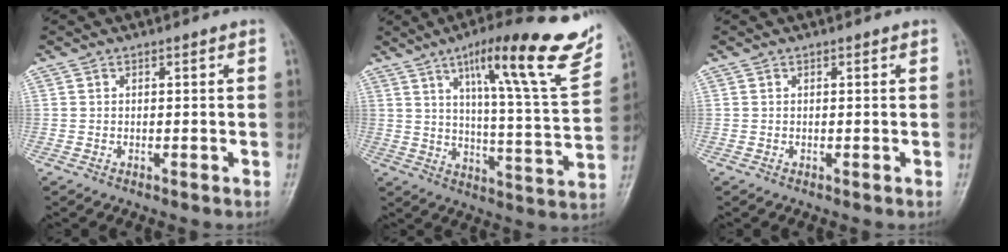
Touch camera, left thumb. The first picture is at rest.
{"total": 22.3, "force": [12.8, 3.4, 17.9], "torque": [-0.226, -0.043, 0.190]}
{"total": 0.0}